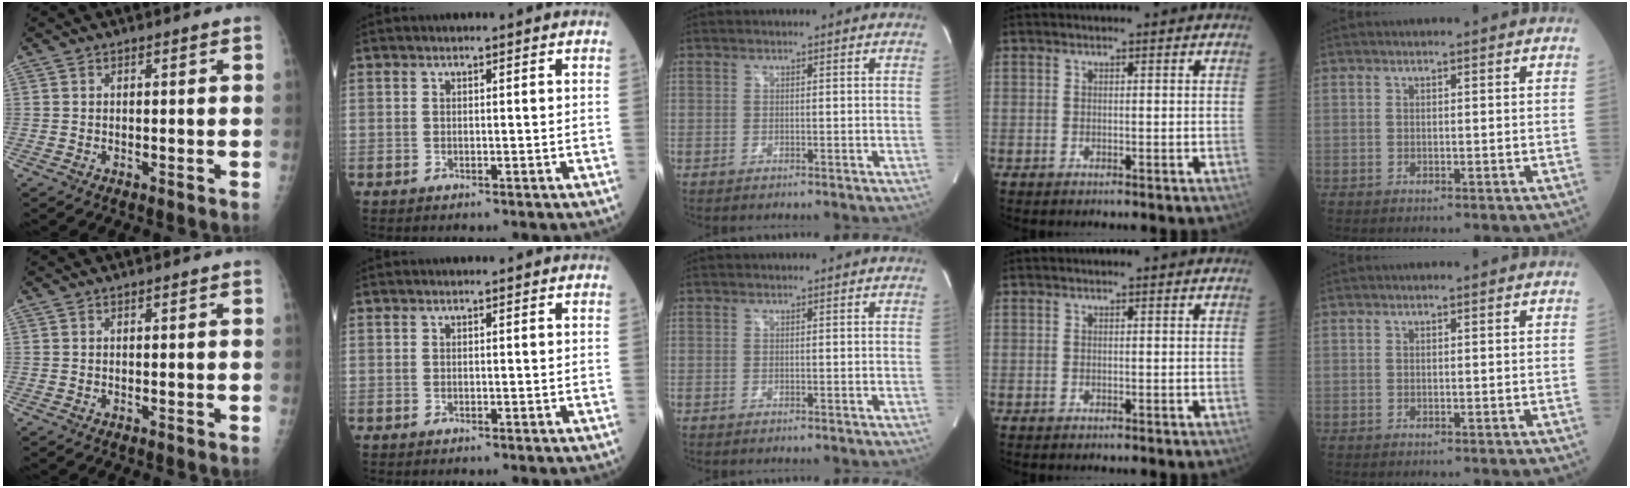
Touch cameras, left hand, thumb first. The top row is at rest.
{}